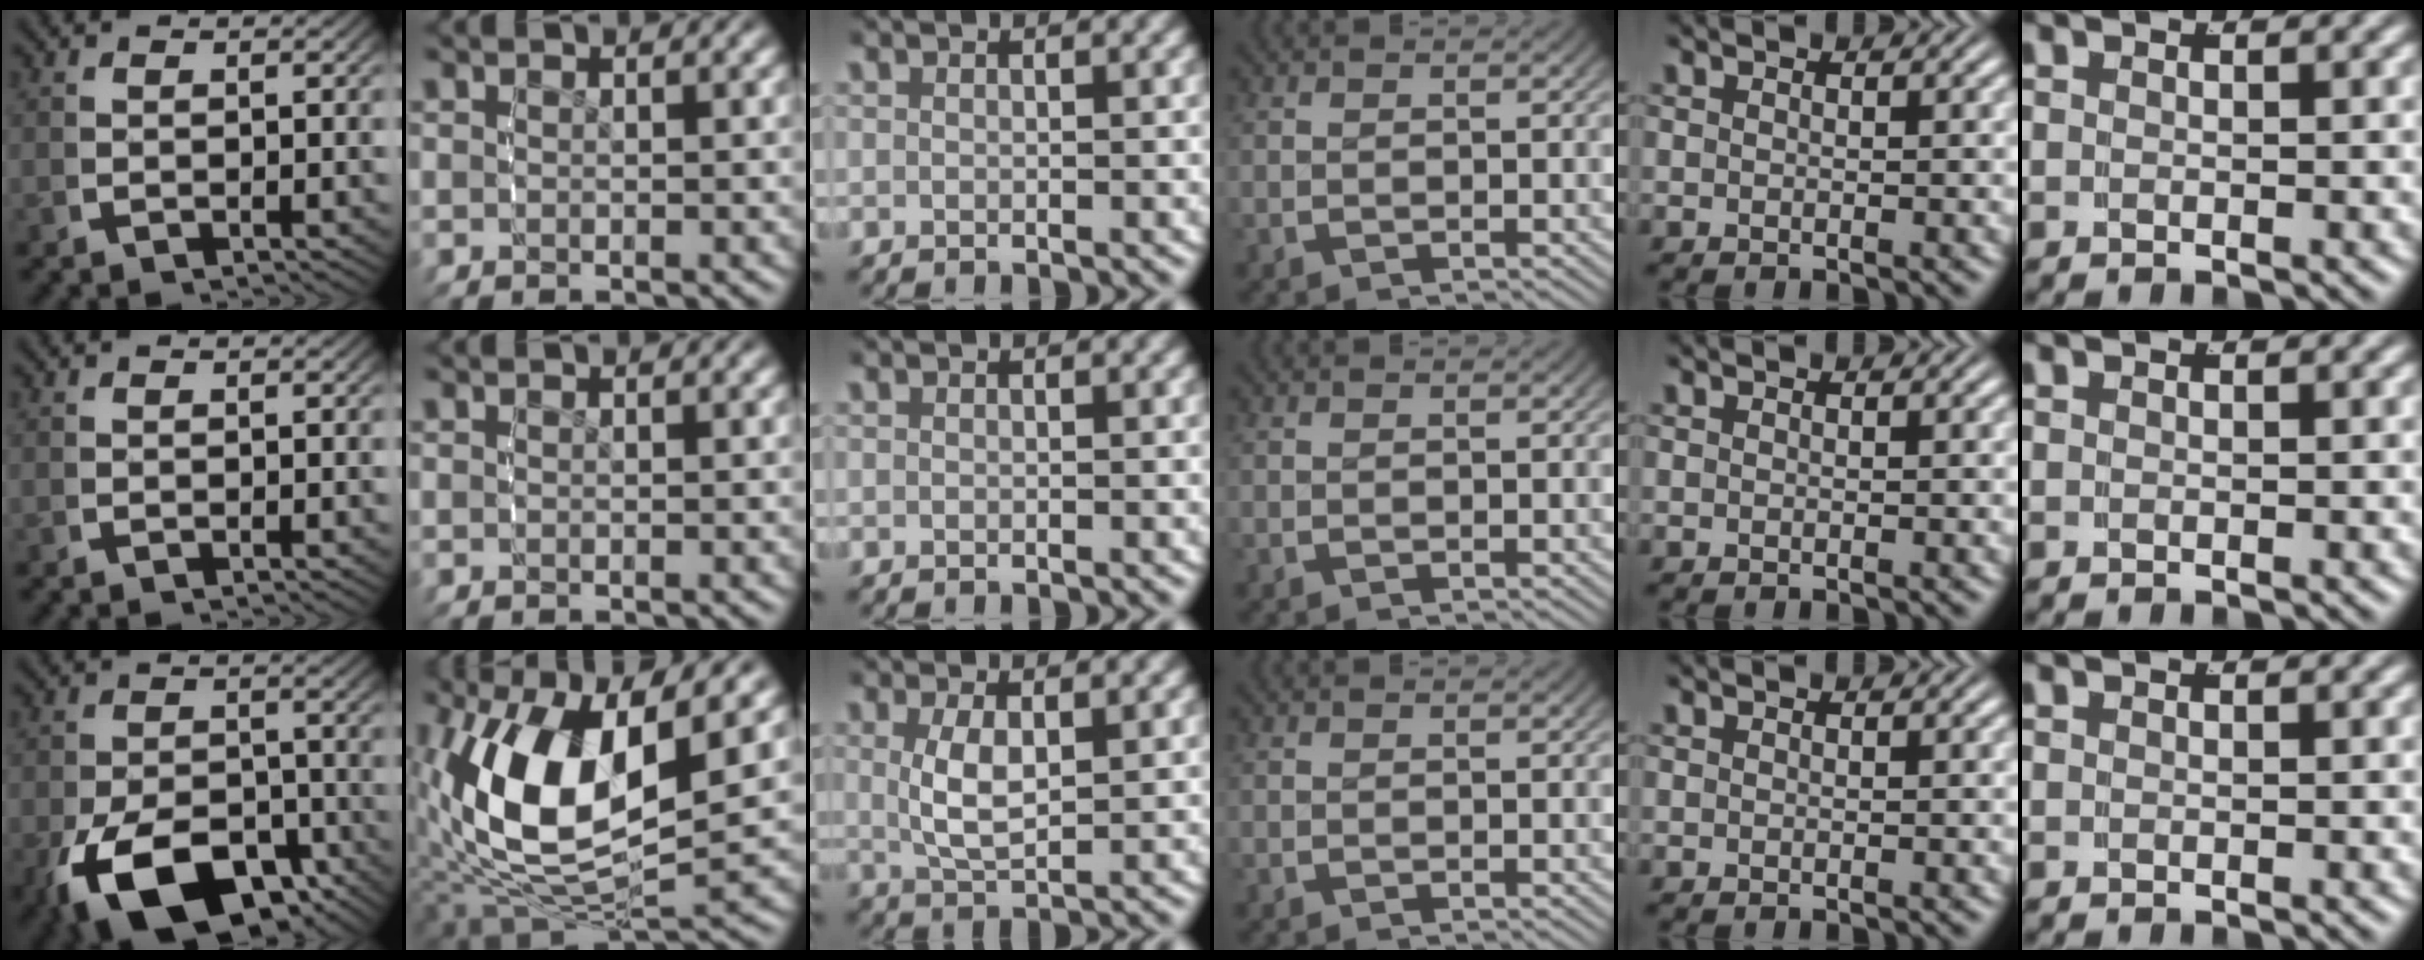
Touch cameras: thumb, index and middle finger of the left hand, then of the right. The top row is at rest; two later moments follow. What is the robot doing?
{"motion": "grasp_and_lifting", "object": "bowl"}